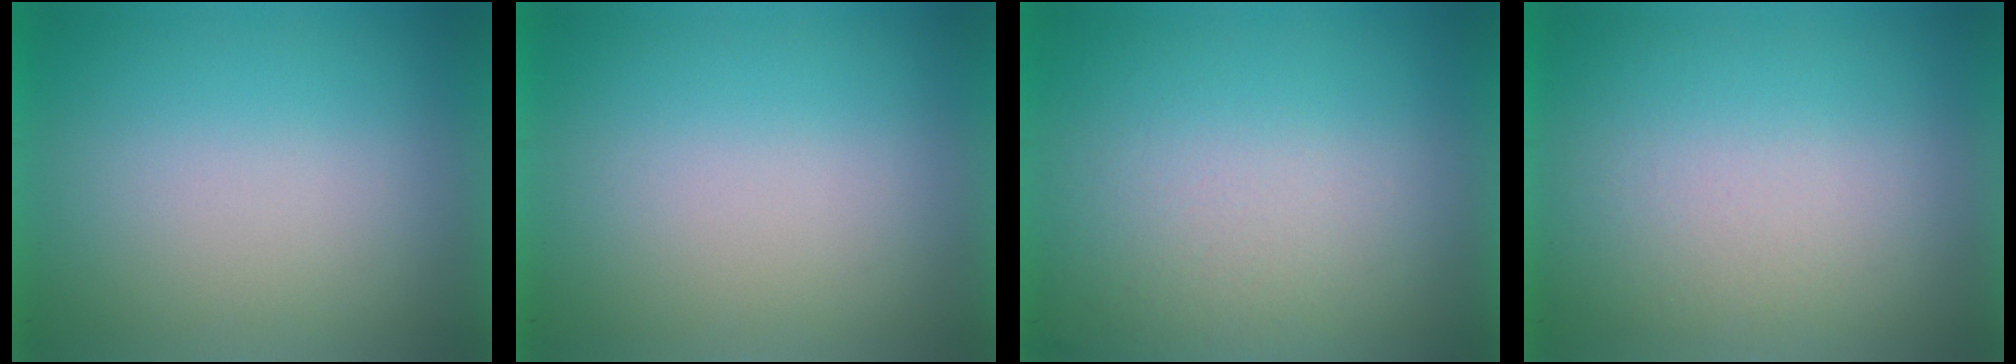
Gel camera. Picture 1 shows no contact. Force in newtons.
{"total": 0.0}
{"total": 2.7}
{"total": 1.4}